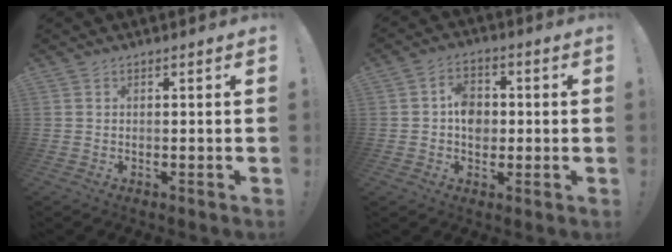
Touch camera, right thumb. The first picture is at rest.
{"total": 7.6, "force": [-0.1, 6.1, 4.6], "torque": [-0.056, 0.009, -0.001]}